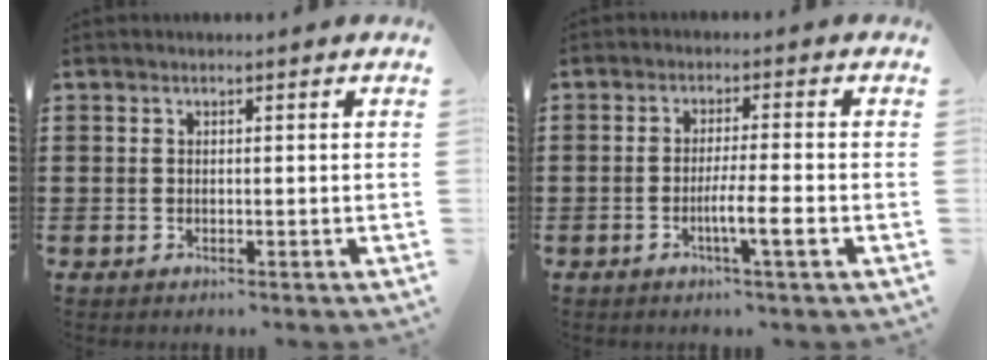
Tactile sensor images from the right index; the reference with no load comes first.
{"total": 4.8, "force": [-1.8, 0.1, 4.5], "torque": [-0.075, -0.009, -0.031]}